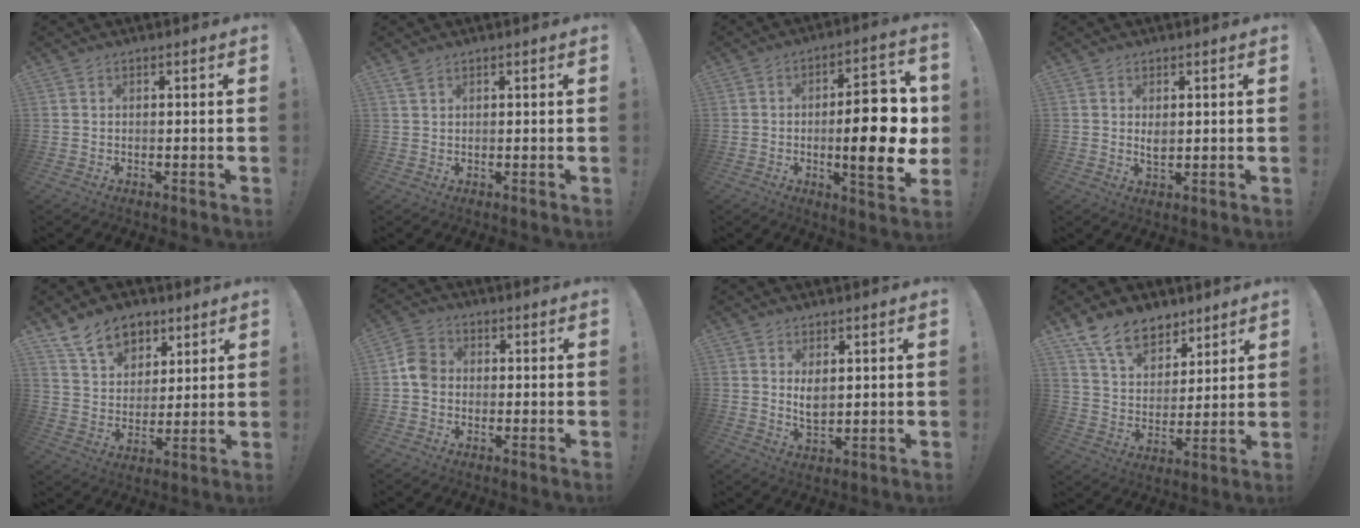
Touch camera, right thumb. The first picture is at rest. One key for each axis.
{"total": 1.8, "fx": 1.3, "fy": 0.6, "fz": 1.0, "tx": -0.014, "ty": -0.004, "tz": 0.023}
{"total": 18.5, "fx": -0.8, "fy": 5.3, "fz": 17.7, "tx": -0.241, "ty": -0.004, "tz": -0.012}
{"total": 2.5, "fx": 1.1, "fy": 1.3, "fz": 1.8, "tx": -0.016, "ty": -0.011, "tz": 0.015}
{"total": 13.2, "fx": 8.2, "fy": 9.0, "fz": 5.2, "tx": -0.085, "ty": -0.044, "tz": 0.159}
{"total": 6.2, "fx": -0.7, "fy": 5.0, "fz": 3.5, "tx": -0.061, "ty": 0.021, "tz": -0.008}
{"total": 4.3, "fx": 1.6, "fy": 2.3, "fz": 3.3, "tx": -0.046, "ty": -0.013, "tz": 0.028}
{"total": 13.1, "fx": 9.4, "fy": 7.8, "fz": 4.7, "tx": -0.082, "ty": -0.063, "tz": 0.181}